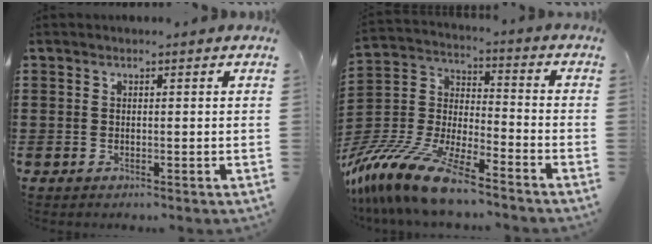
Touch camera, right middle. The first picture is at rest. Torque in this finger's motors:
{"motor_torque": [2.14, 0.00, 1.05, 0.21]}